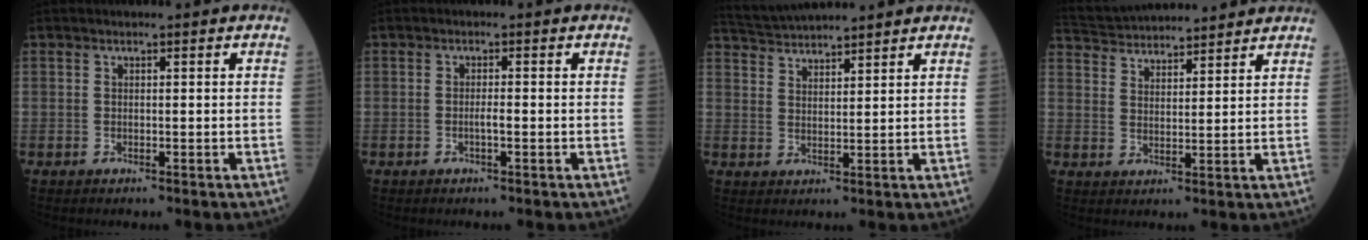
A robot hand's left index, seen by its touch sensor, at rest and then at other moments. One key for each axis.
{"total": 1.3, "fx": -0.6, "fy": 0.0, "fz": 1.1, "tx": -0.021, "ty": -0.002, "tz": -0.011}
{"total": 8.3, "fx": 8.0, "fy": 0.1, "fz": 2.2, "tx": -0.051, "ty": 0.036, "tz": 0.135}
{"total": 13.9, "fx": 13.2, "fy": 2.0, "fz": 3.8, "tx": -0.075, "ty": 0.040, "tz": 0.209}